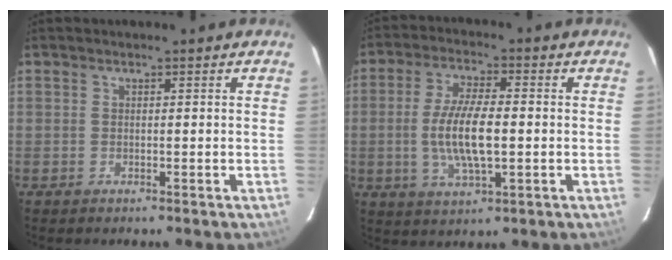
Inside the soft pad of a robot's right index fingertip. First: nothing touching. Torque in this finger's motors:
{"motor_torque": [1.14, 0.39, 0.79, 0.18]}